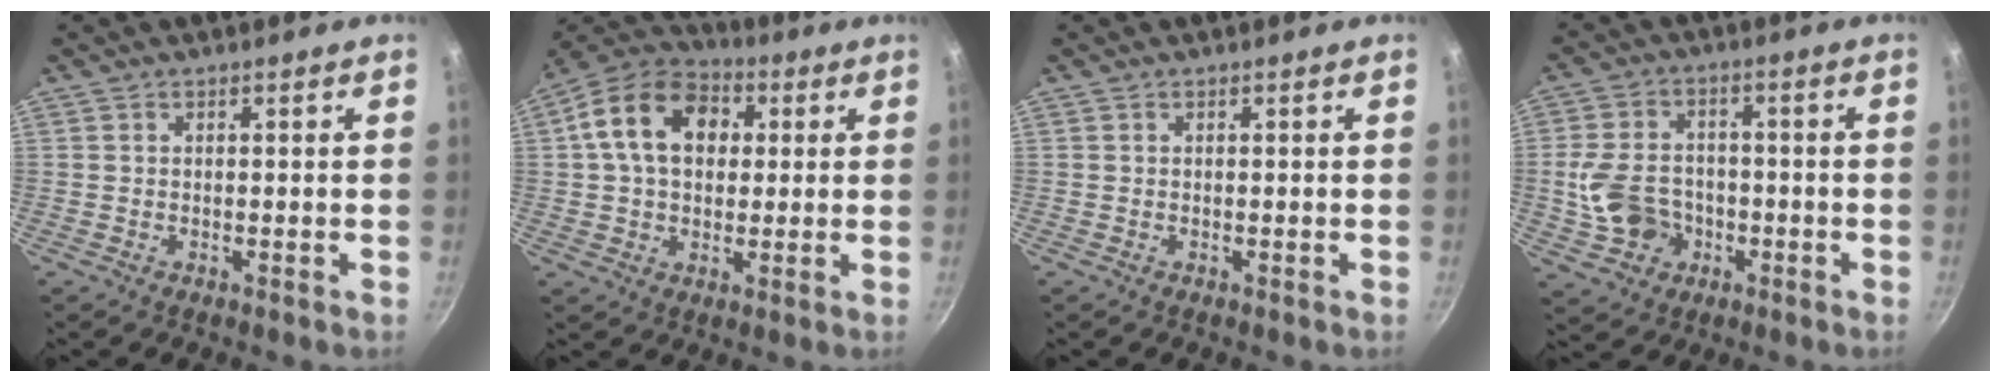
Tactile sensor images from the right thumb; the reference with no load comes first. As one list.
[{"total": 15.4, "force": [3.1, 11.2, 10.1], "torque": [-0.148, 0.025, 0.036]}, {"total": 0.0}, {"total": 10.6, "force": [-2.1, 8.5, 5.9], "torque": [-0.097, 0.022, -0.033]}]